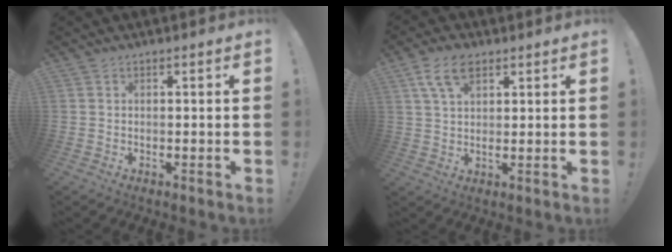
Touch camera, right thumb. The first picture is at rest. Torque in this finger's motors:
{"motor_torque": [0.00, 0.00, 0.04, 0.04, 0.01]}